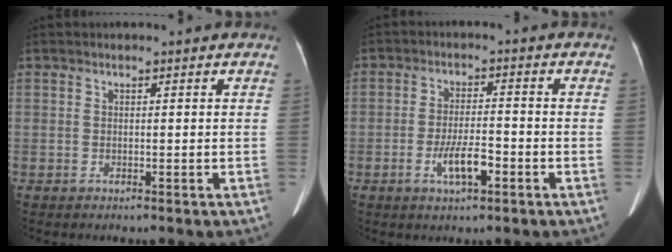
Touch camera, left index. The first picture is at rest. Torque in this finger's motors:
{"motor_torque": [0.91, 0.17, 0.35, 0.13]}